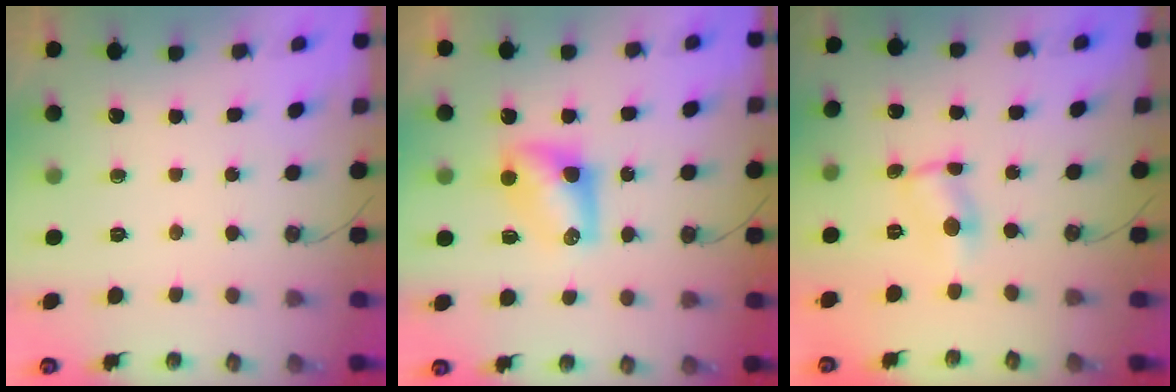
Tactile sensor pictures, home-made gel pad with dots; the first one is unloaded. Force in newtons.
{"total": 7.9, "press": 7.9, "slide": 0.7}
{"total": 2.2, "press": 2.1, "slide": 0.3}